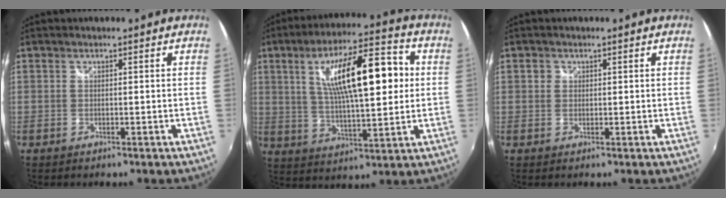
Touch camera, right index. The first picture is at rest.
{"total": 17.4, "force": [3.7, 5.1, 16.2], "torque": [-0.271, 0.024, 0.065]}
{"total": 1.2, "force": [0.1, 1.2, 0.2], "torque": [-0.002, 0.002, -0.002]}